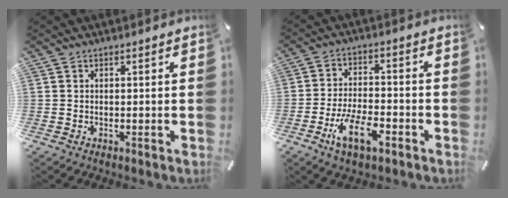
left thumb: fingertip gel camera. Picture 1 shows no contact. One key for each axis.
{"total": 10.1, "fx": -5.1, "fy": 4.4, "fz": 7.5, "tx": -0.151, "ty": 0.016, "tz": -0.093}